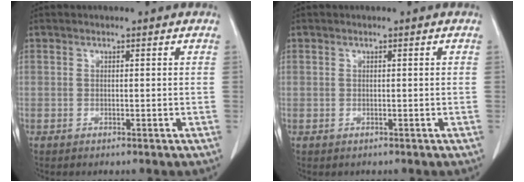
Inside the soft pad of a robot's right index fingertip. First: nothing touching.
{"total": 0.6, "force": [0.0, 0.6, 0.0], "torque": [0.008, 0.005, -0.002]}